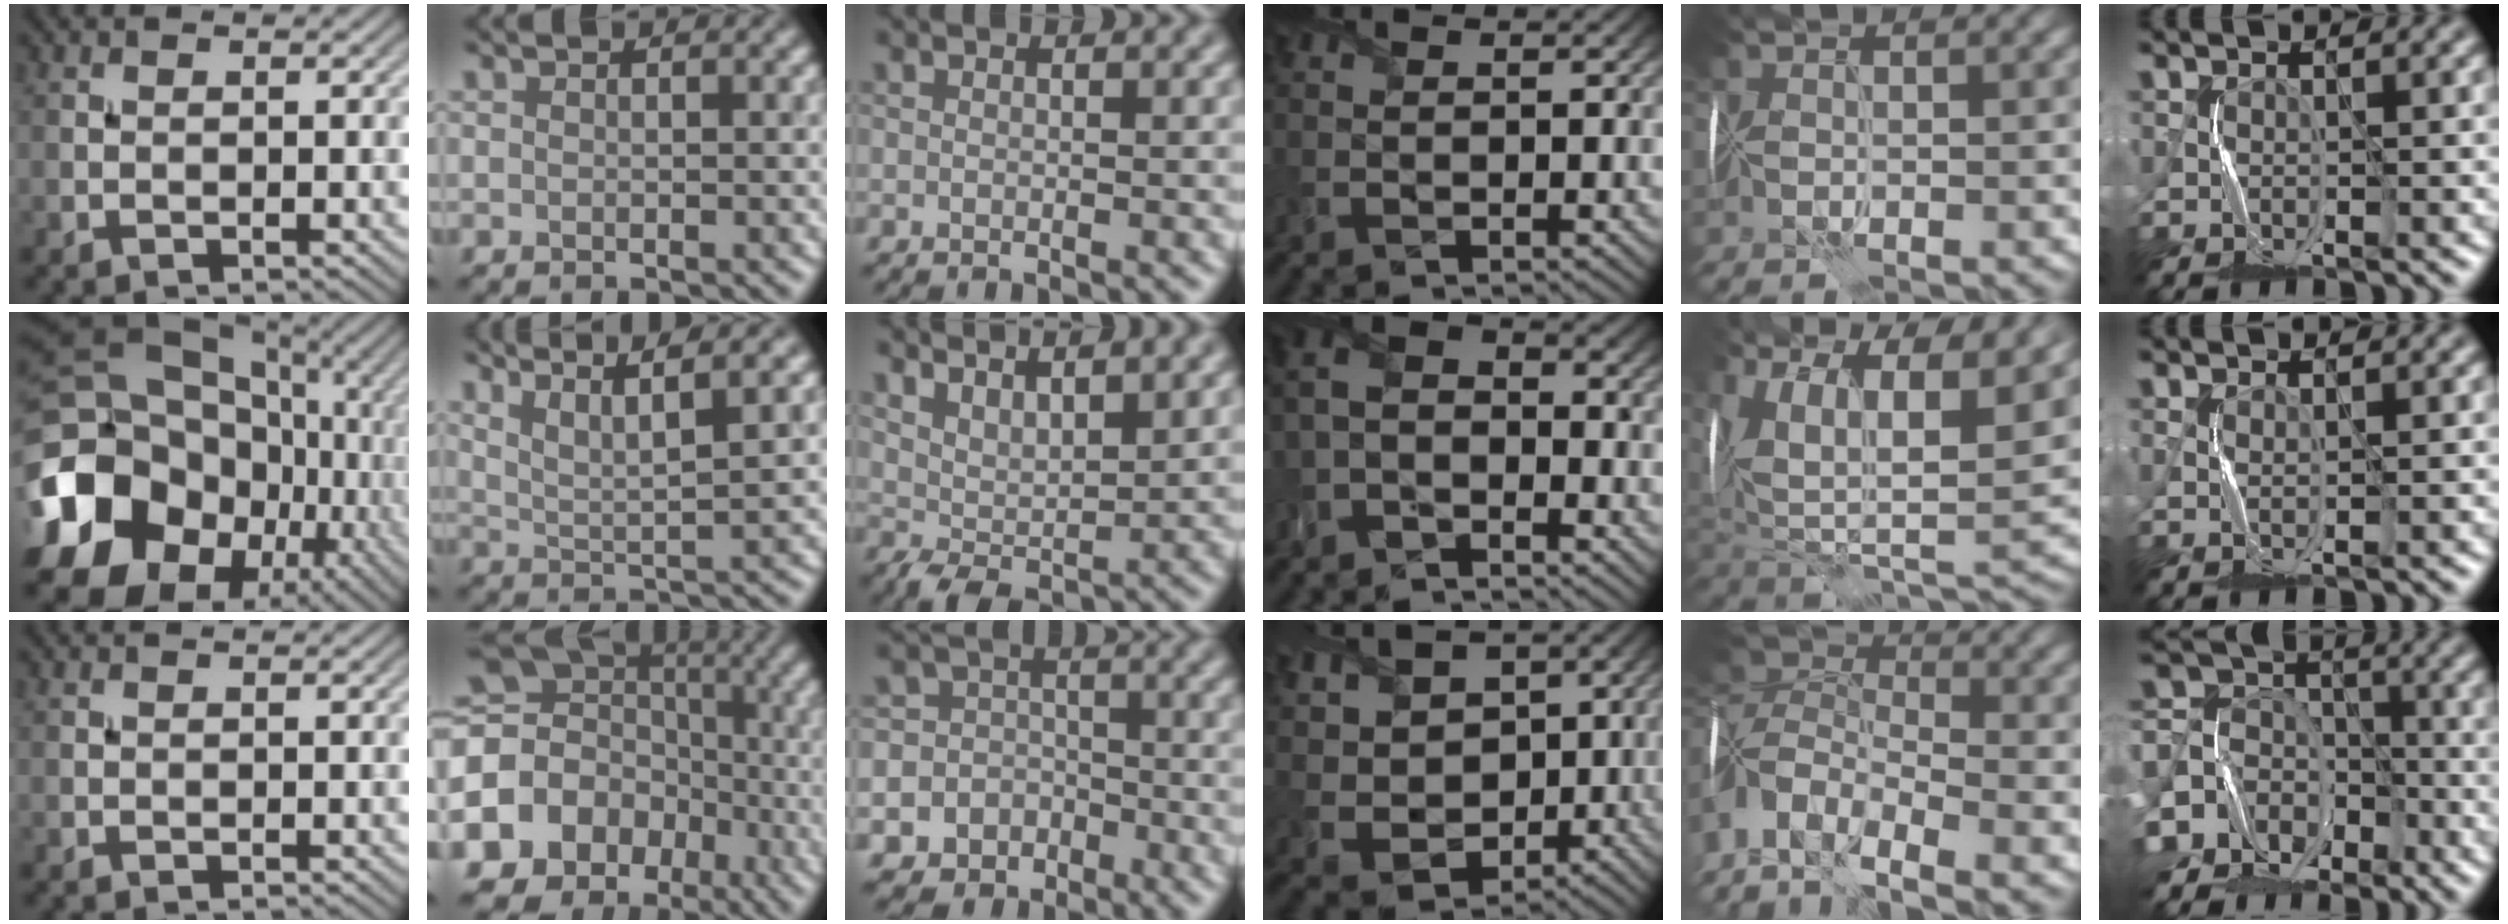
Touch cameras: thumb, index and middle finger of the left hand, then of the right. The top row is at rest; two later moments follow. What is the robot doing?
{"motion": "fold", "object": "memory foam"}